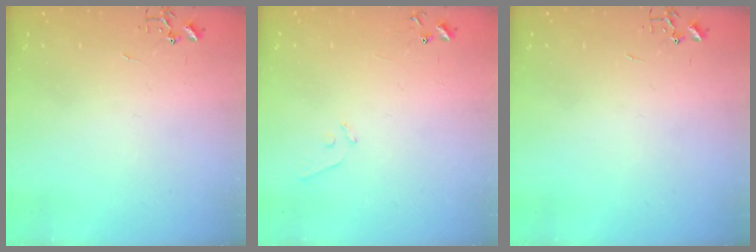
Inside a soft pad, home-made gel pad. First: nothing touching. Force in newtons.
{"total": 5.3, "press": 5.3, "slide": 0.4}
{"total": 0.0}